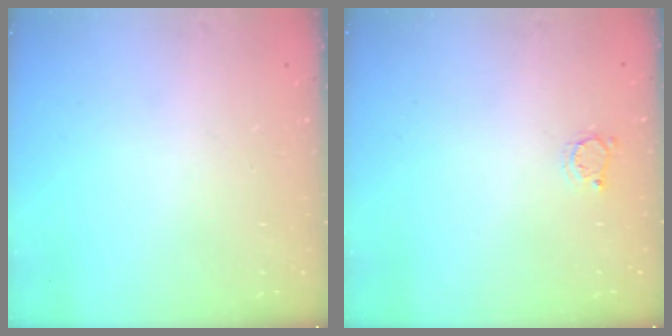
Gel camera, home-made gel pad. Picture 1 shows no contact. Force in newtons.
{"total": 2.8, "press": 2.7, "slide": 0.4}